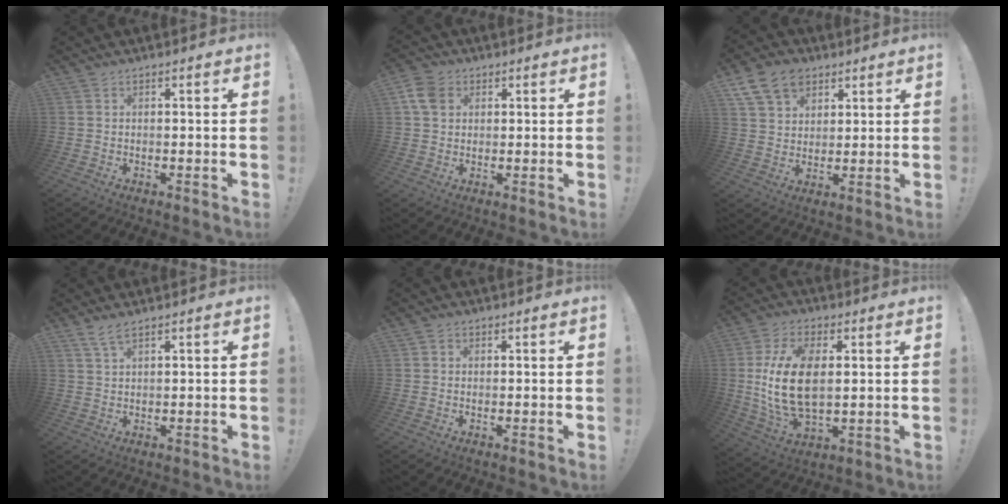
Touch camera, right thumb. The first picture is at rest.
{"total": 7.5, "force": [2.2, 5.9, 4.1], "torque": [-0.074, 0.004, 0.046]}
{"total": 11.9, "force": [6.5, 8.4, 5.3], "torque": [-0.084, -0.026, 0.129]}
{"total": 3.7, "force": [2.7, 0.7, 2.5], "torque": [-0.055, -0.007, 0.049]}
{"total": 1.0, "force": [0.3, 0.9, 0.2], "torque": [0.001, 0.000, 0.005]}
{"total": 17.0, "force": [1.8, 9.7, 13.8], "torque": [-0.271, -0.007, 0.033]}